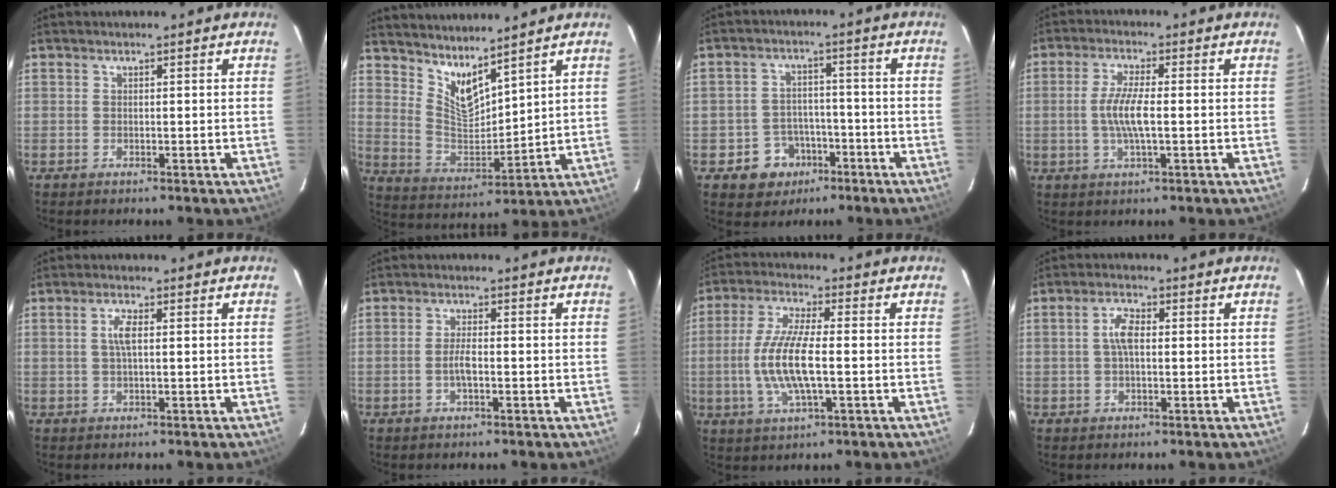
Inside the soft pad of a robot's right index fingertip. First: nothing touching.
{"total": 9.2, "force": [7.4, 2.3, 4.9], "torque": [-0.089, -0.015, 0.147]}
{"total": 7.6, "force": [-3.9, 6.4, 1.3], "torque": [-0.043, 0.027, -0.046]}
{"total": 6.3, "force": [-0.6, 1.2, 6.2], "torque": [-0.120, -0.001, -0.011]}
{"total": 2.9, "force": [0.4, 0.8, 2.7], "torque": [-0.056, 0.004, 0.009]}
{"total": 3.0, "force": [-0.8, 0.9, 2.8], "torque": [-0.055, 0.000, -0.014]}
{"total": 11.5, "force": [-1.4, 3.0, 11.0], "torque": [-0.226, -0.003, -0.029]}
{"total": 4.0, "force": [0.2, 1.8, 3.5], "torque": [-0.071, 0.010, 0.005]}